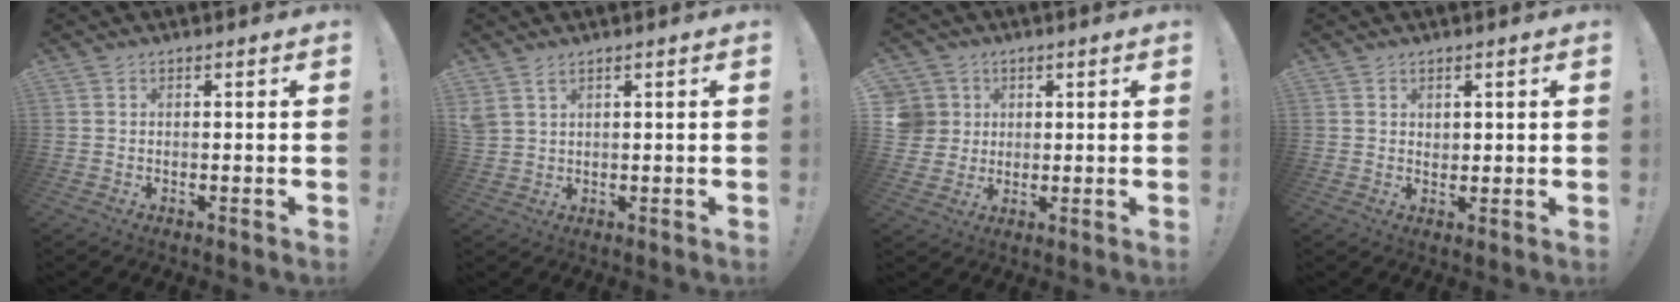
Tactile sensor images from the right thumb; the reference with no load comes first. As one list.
[{"total": 2.9, "force": [1.9, 1.1, 1.8], "torque": [-0.038, -0.007, 0.039]}, {"total": 7.2, "force": [2.2, 6.7, 1.4], "torque": [-0.030, -0.010, 0.048]}, {"total": 2.0, "force": [1.4, 1.4, 0.4], "torque": [0.005, -0.011, 0.023]}]